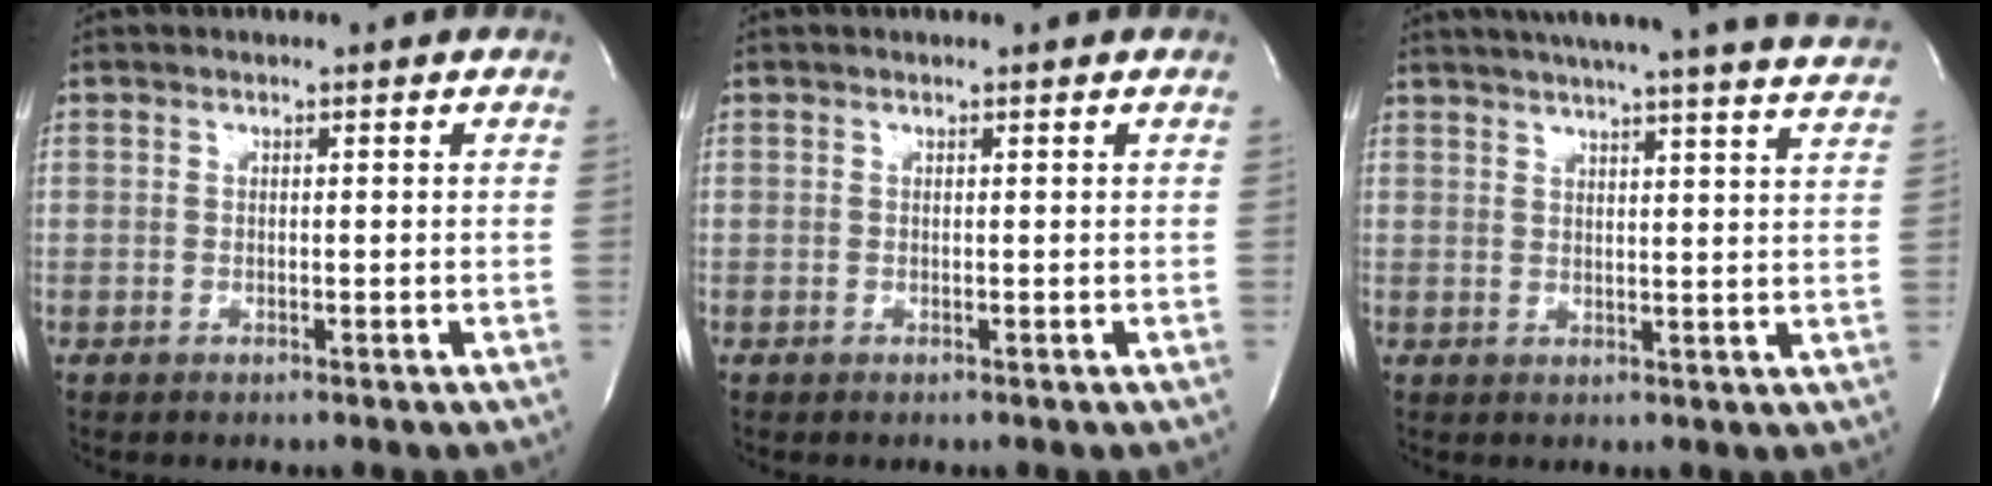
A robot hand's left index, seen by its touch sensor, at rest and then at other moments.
{"total": 0.7, "force": [0.7, 0.0, 0.1], "torque": [-0.005, 0.002, 0.006]}
{"total": 24.4, "force": [22.2, -0.1, 10.2], "torque": [-0.162, -0.029, 0.267]}